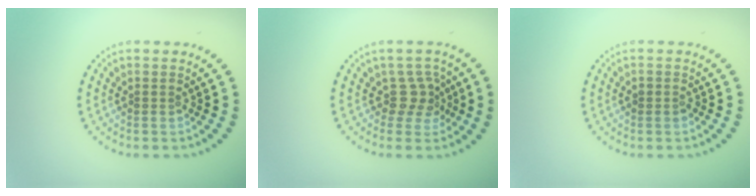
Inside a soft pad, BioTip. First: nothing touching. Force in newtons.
{"total": 2.2, "press": 1.6, "slide": 1.5}
{"total": 0.7, "press": 0.6, "slide": 0.2}